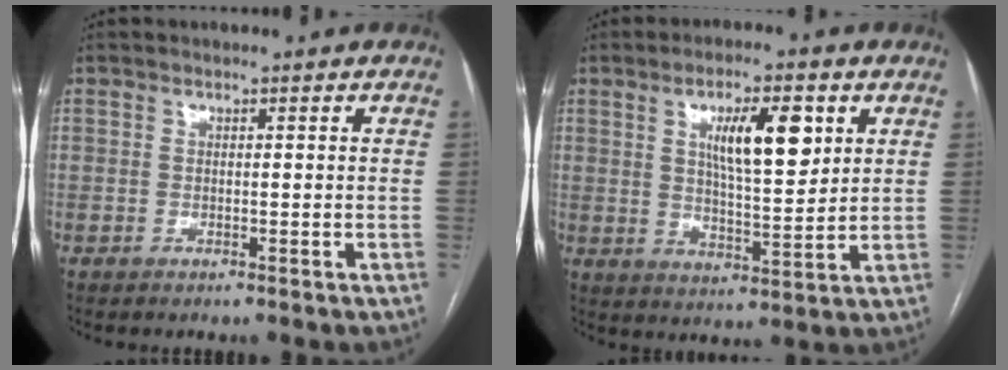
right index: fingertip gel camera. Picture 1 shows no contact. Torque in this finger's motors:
{"motor_torque": [0.90, 0.69, 0.37, 0.12]}